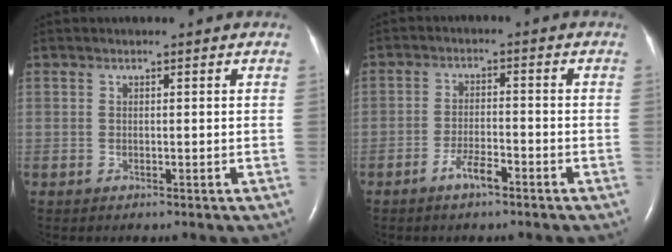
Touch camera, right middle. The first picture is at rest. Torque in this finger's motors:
{"motor_torque": [0.57, -0.50, 0.19, 0.08]}